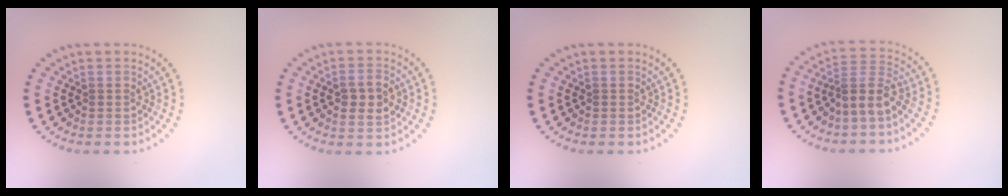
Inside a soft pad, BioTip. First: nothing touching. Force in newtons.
{"total": 2.4, "press": 2.4, "slide": 0.3}
{"total": 0.0}
{"total": 3.1, "press": 2.5, "slide": 2.0}